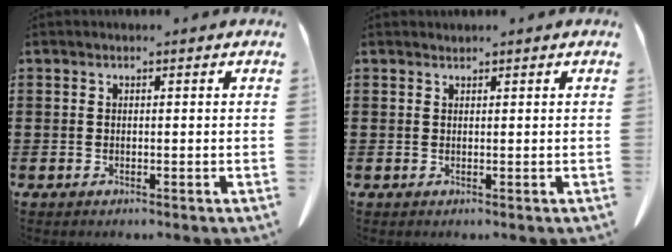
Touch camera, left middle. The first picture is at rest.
{"total": 0.6, "force": [0.6, 0.0, 0.0], "torque": [-0.001, -0.002, 0.014]}